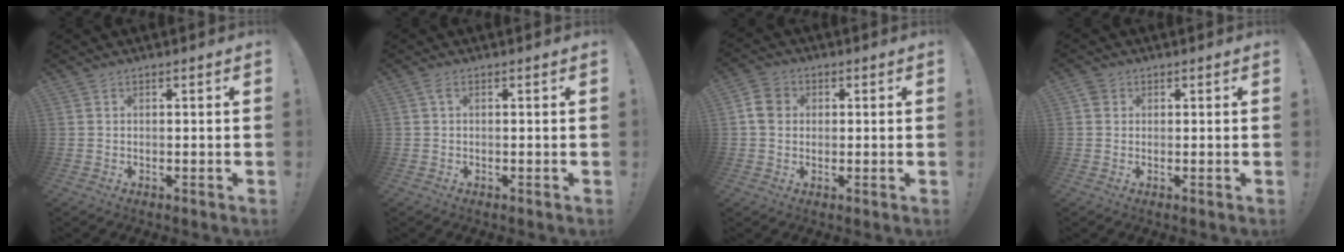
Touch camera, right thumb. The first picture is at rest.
{"total": 1.4, "force": [0.2, 0.4, 1.3], "torque": [-0.033, 0.005, 0.004]}
{"total": 5.7, "force": [0.9, 4.8, 2.9], "torque": [-0.036, 0.009, 0.018]}
{"total": 2.3, "force": [1.0, 2.0, 0.7], "torque": [-0.010, 0.001, 0.018]}